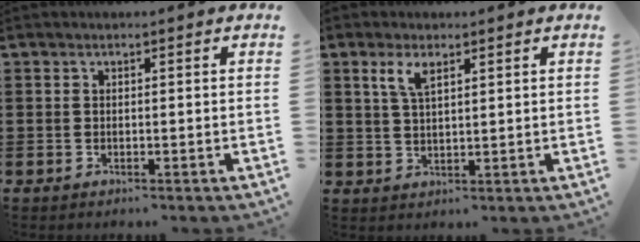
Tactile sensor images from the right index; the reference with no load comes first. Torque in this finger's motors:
{"motor_torque": [0.02, -0.01, 0.09, 0.06]}